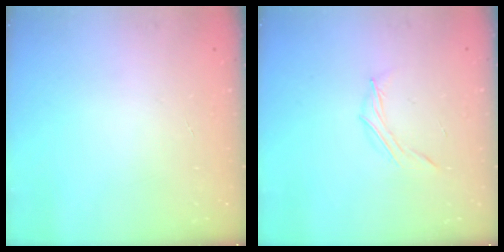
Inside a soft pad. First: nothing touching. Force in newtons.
{"total": 4.1, "press": 3.9, "slide": 1.2}